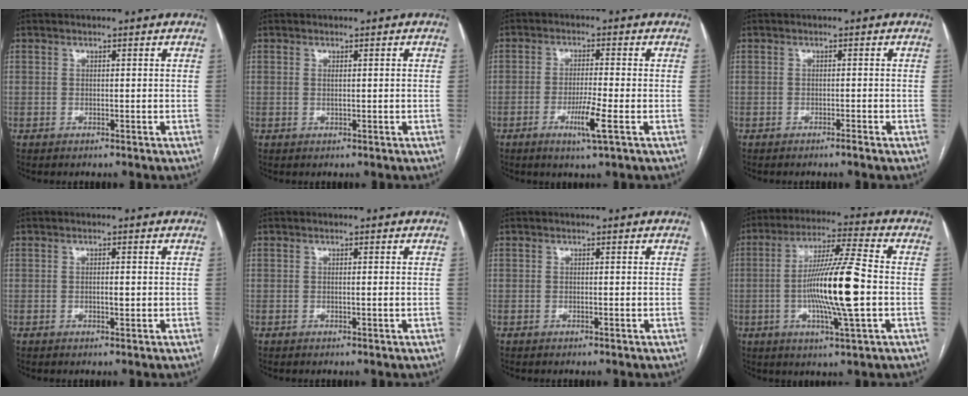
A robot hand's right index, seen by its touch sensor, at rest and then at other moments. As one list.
[{"total": 0.9, "force": [0.0, 0.1, 0.9], "torque": [-0.019, -0.002, 0.003]}, {"total": 5.4, "force": [-2.2, -0.3, 4.9], "torque": [-0.092, -0.012, -0.040]}, {"total": 0.9, "force": [-0.7, -0.2, 0.5], "torque": [-0.008, 0.001, -0.012]}, {"total": 1.4, "force": [-0.2, 0.3, 1.4], "torque": [-0.024, 0.000, -0.003]}, {"total": 0.7, "force": [-0.1, -0.2, 0.7], "torque": [-0.009, 0.000, -0.001]}, {"total": 0.0}, {"total": 14.4, "force": [-1.8, 0.1, 14.3], "torque": [-0.262, -0.002, -0.039]}]